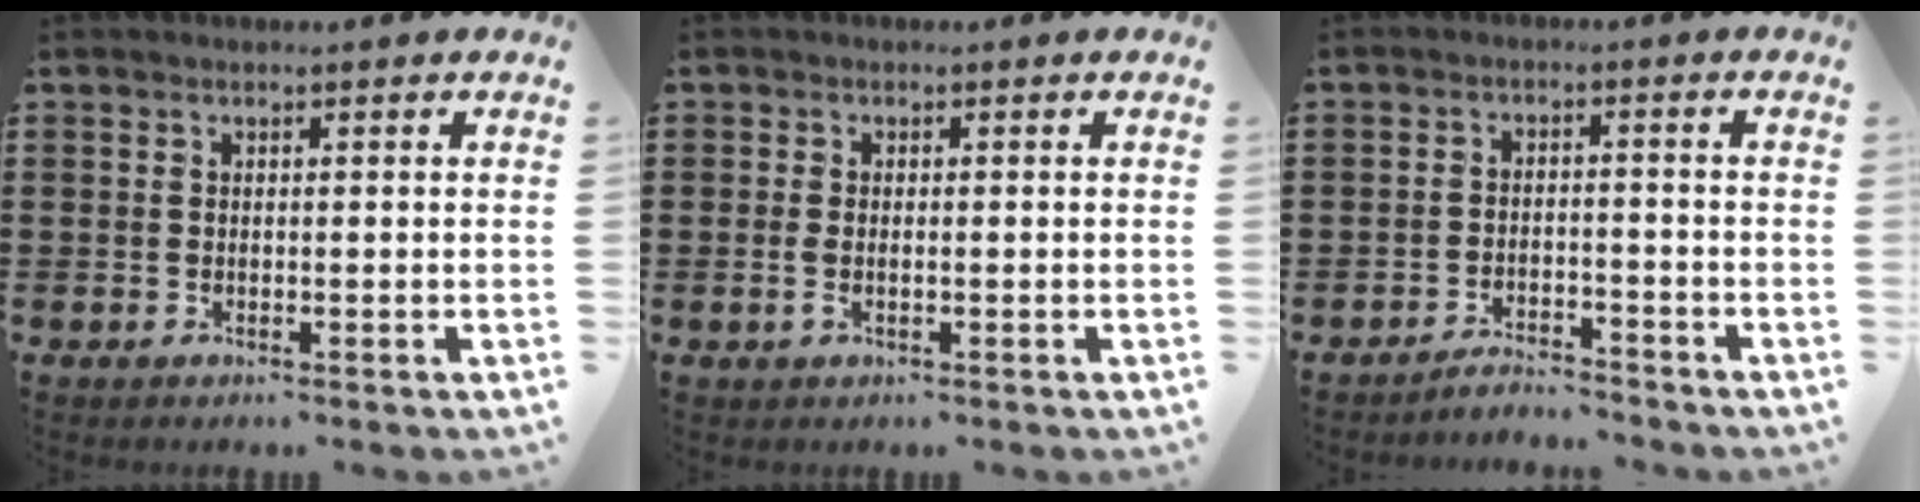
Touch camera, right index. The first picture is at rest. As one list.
[{"total": 1.4, "force": [-0.3, 0.5, 1.3], "torque": [-0.024, -0.001, -0.006]}, {"total": 3.2, "force": [-3.2, 0.0, 0.1], "torque": [-0.007, 0.001, -0.067]}]